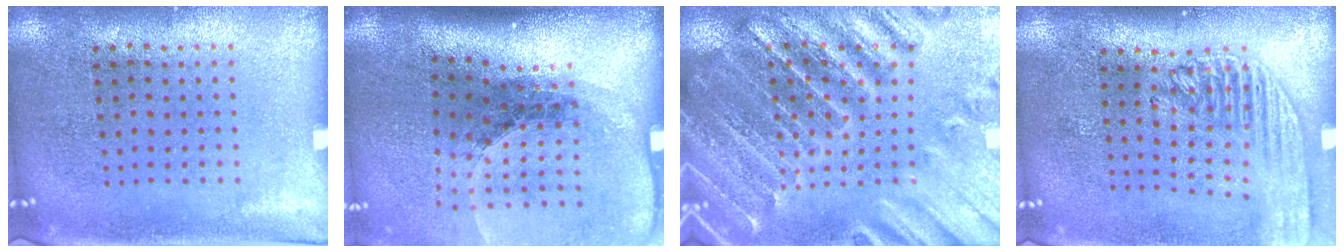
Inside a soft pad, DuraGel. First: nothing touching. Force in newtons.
{"total": 2.6, "press": 1.9, "slide": 1.9}
{"total": 2.8, "press": 2.7, "slide": 0.3}
{"total": 2.0, "press": 1.7, "slide": 1.1}